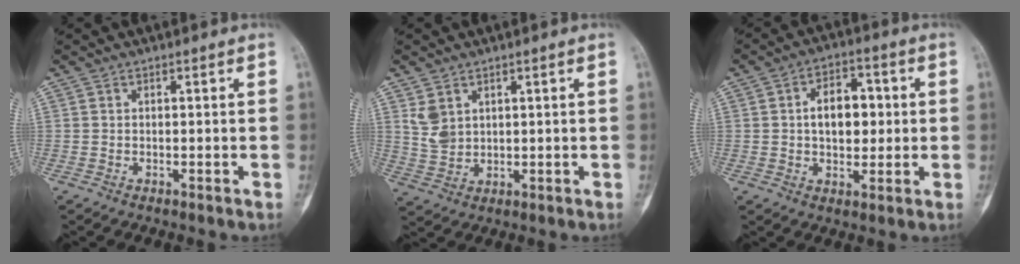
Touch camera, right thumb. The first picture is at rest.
{"total": 4.9, "force": [2.2, 3.5, 2.6], "torque": [-0.042, -0.009, 0.057]}
{"total": 9.3, "force": [0.8, 5.9, 7.1], "torque": [-0.078, 0.009, 0.012]}